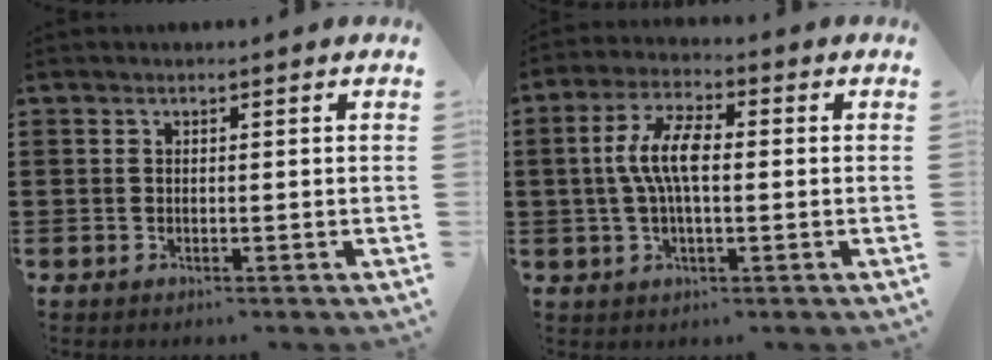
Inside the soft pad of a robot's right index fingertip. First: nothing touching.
{"total": 7.5, "force": [0.0, 2.8, 7.0], "torque": [-0.154, -0.001, -0.009]}